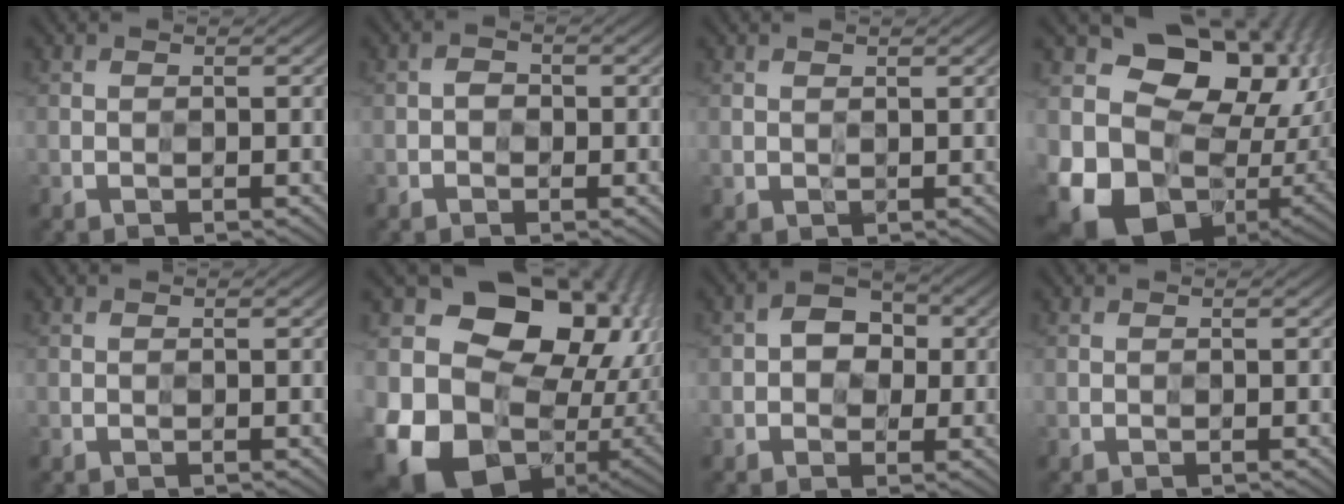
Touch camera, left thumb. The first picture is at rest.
{"total": 1.3, "force": [-0.4, 1.1, 0.6], "torque": [-0.007, 0.002, -0.008]}
{"total": 1.0, "force": [0.8, 0.6, -0.2], "torque": [0.007, -0.002, 0.016]}
{"total": 19.2, "force": [1.5, 15.2, 11.6], "torque": [-0.212, -0.039, 0.067]}
{"total": 0.0}
{"total": 20.7, "force": [1.6, 16.6, 12.2], "torque": [-0.243, -0.033, 0.059]}
{"total": 4.4, "force": [0.2, 3.5, 2.6], "torque": [-0.023, 0.007, -0.005]}
{"total": 0.0}